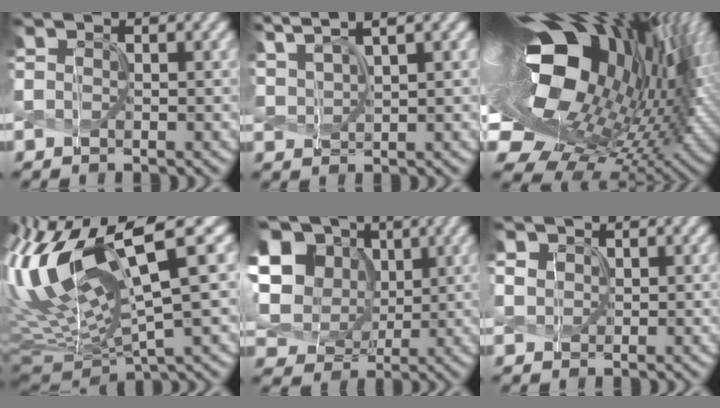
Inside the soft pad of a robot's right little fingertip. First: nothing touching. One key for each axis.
{"total": 5.3, "fx": 4.3, "fy": 1.0, "fz": 2.9, "tx": -0.080, "ty": 0.018, "tz": 0.072}
{"total": 22.1, "fx": 4.3, "fy": 12.6, "fz": 17.6, "tx": -0.330, "ty": -0.017, "tz": 0.069}
{"total": 15.4, "fx": 3.8, "fy": 4.7, "fz": 14.2, "tx": -0.300, "ty": 0.019, "tz": 0.086}
{"total": 14.2, "fx": 3.8, "fy": 11.4, "fz": 7.6, "tx": -0.193, "ty": 0.023, "tz": 0.074}
{"total": 1.3, "fx": 0.8, "fy": 1.0, "fz": 0.3, "tx": -0.013, "ty": -0.003, "tz": 0.018}